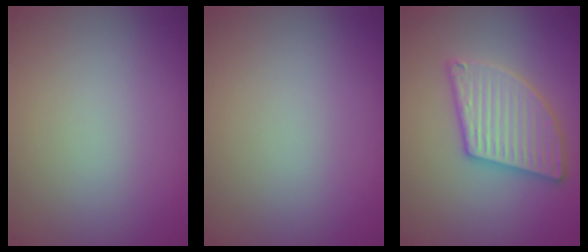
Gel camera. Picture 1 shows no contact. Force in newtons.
{"total": 0.0}
{"total": 5.5, "press": 5.5, "slide": 0.5}